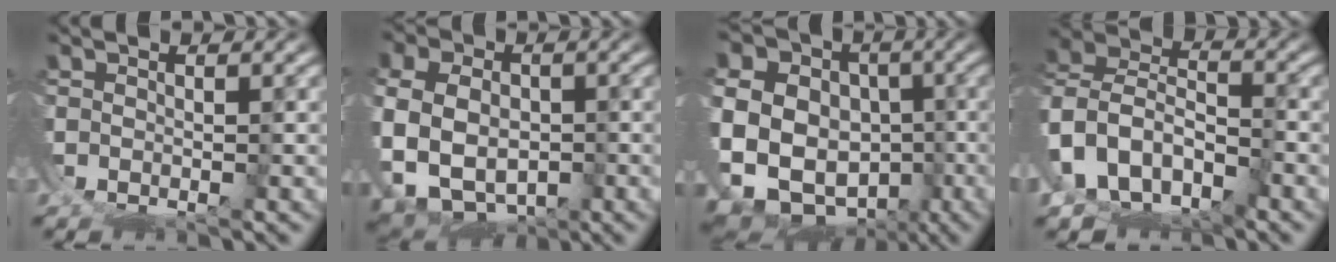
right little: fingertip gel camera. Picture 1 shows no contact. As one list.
[{"total": 10.4, "force": [-1.4, 9.1, 4.7], "torque": [-0.139, -0.040, -0.012]}, {"total": 16.6, "force": [-3.2, 14.2, 7.9], "torque": [-0.189, -0.074, -0.043]}, {"total": 14.3, "force": [-3.9, 13.0, 4.5], "torque": [-0.168, -0.071, -0.064]}]